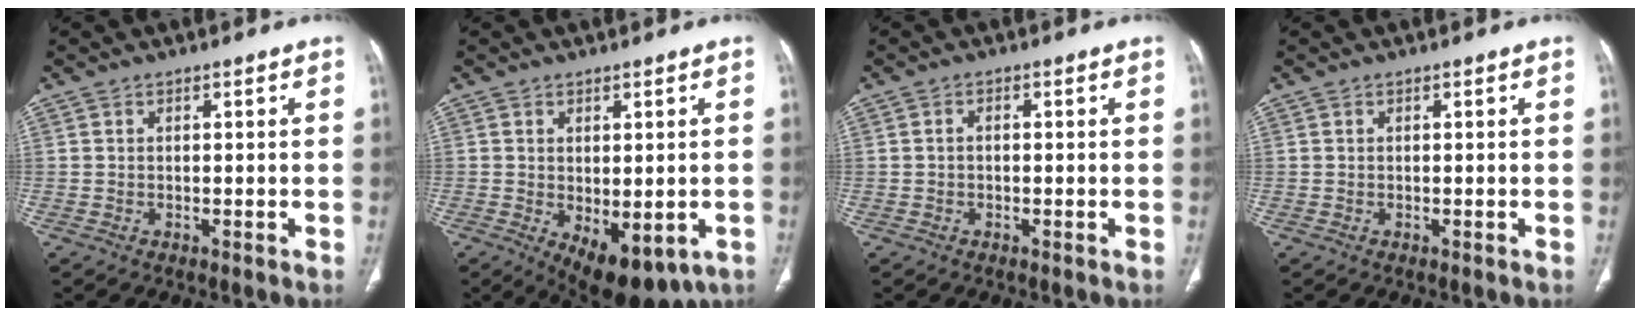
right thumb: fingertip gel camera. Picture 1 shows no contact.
{"total": 11.0, "force": [-4.3, 5.7, 8.4], "torque": [-0.097, -0.004, -0.043]}
{"total": 0.8, "force": [-0.2, 0.6, 0.5], "torque": [-0.008, 0.004, -0.005]}
{"total": 0.0}